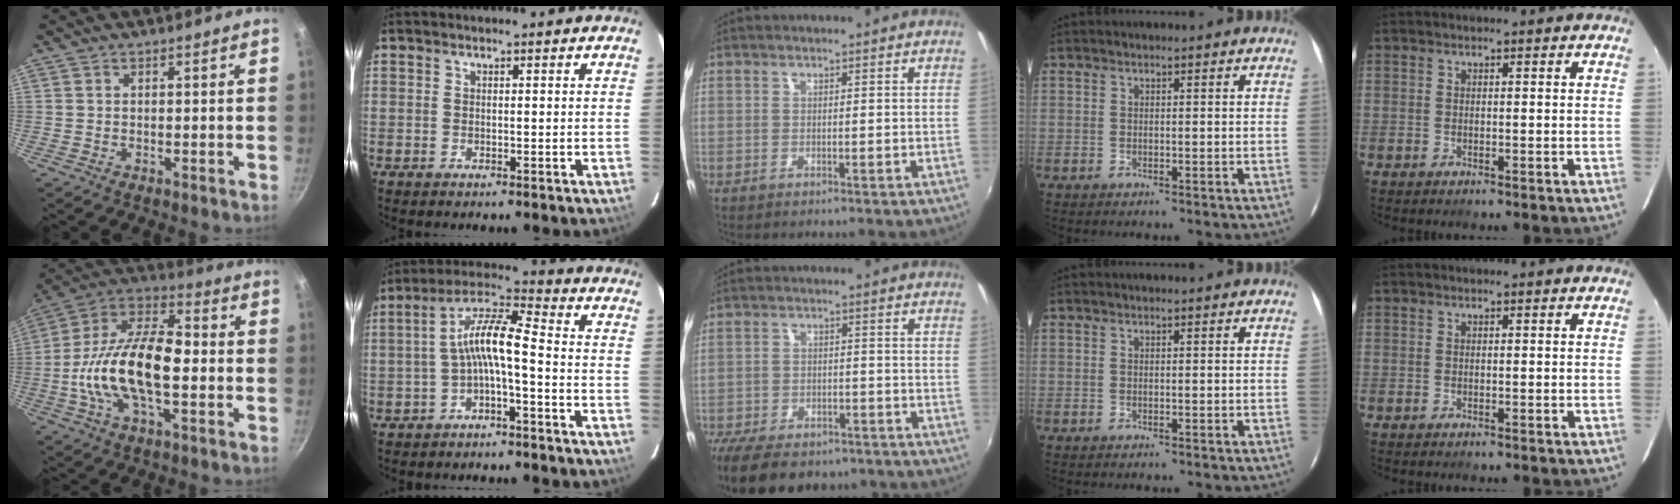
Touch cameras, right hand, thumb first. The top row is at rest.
{"thumb": {"total": 20.0, "force": [-2.5, 9.8, 17.2], "torque": [-0.300, 0.040, -0.063]}, "index": {"total": 7.8, "force": [-2.3, 1.2, 7.4], "torque": [-0.166, 0.022, -0.044]}, "middle": {"total": 16.6, "force": [-12.4, 7.5, 8.2], "torque": [-0.187, -0.034, -0.186]}}